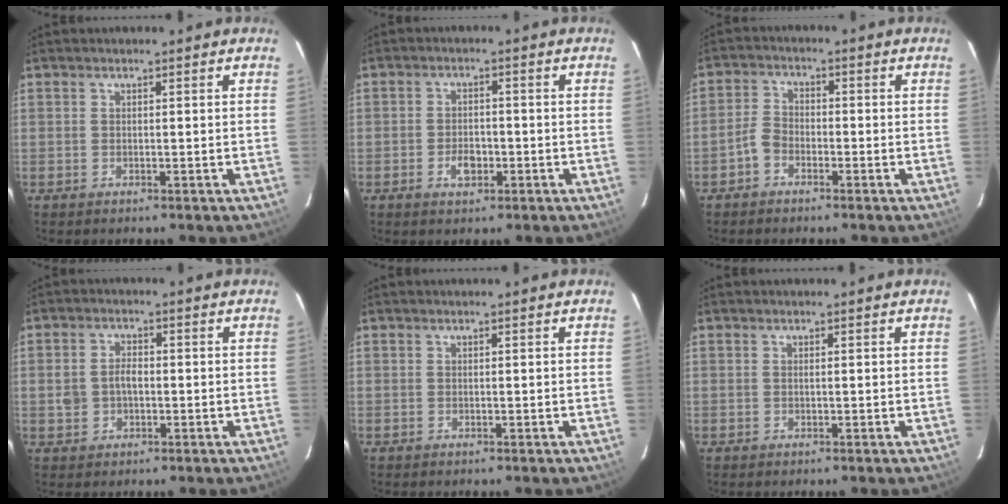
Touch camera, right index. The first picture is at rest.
{"total": 3.8, "force": [-1.6, 2.4, 2.5], "torque": [-0.048, 0.001, -0.025]}
{"total": 3.4, "force": [-2.1, 2.2, 1.5], "torque": [-0.030, 0.013, -0.041]}
{"total": 4.0, "force": [-0.5, 2.9, 2.6], "torque": [-0.050, 0.008, -0.004]}
{"total": 0.0}
{"total": 0.0}